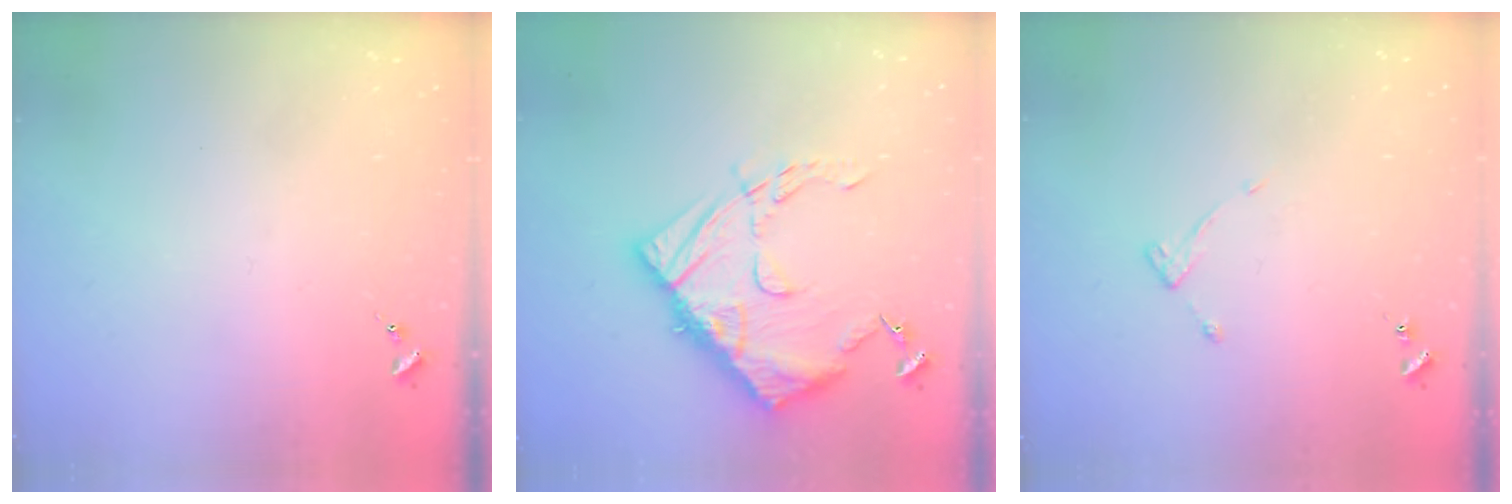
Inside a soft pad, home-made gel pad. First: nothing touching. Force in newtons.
{"total": 15.2, "press": 15.1, "slide": 1.4}
{"total": 3.6, "press": 3.6, "slide": 0.5}